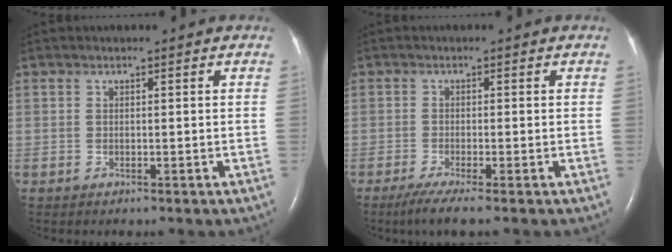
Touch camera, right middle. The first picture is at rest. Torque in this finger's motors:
{"motor_torque": [0.37, -0.36, 0.29, 0.07]}